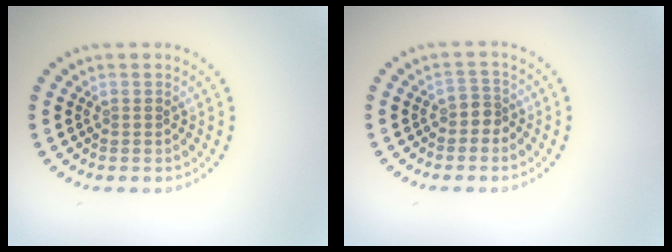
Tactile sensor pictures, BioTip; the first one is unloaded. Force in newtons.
{"total": 1.4, "press": 1.1, "slide": 0.9}